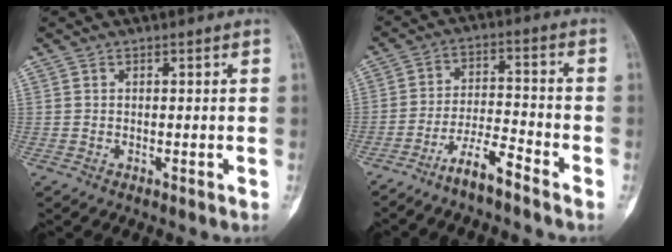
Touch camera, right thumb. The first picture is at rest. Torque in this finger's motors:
{"motor_torque": [0.52, 0.08, 1.09, -1.68, 0.17]}